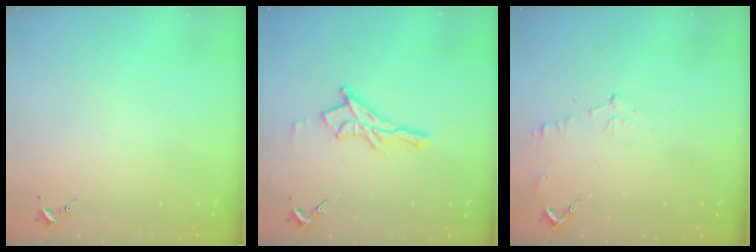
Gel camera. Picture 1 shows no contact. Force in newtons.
{"total": 11.7, "press": 11.7, "slide": 0.8}
{"total": 6.0, "press": 5.9, "slide": 0.7}